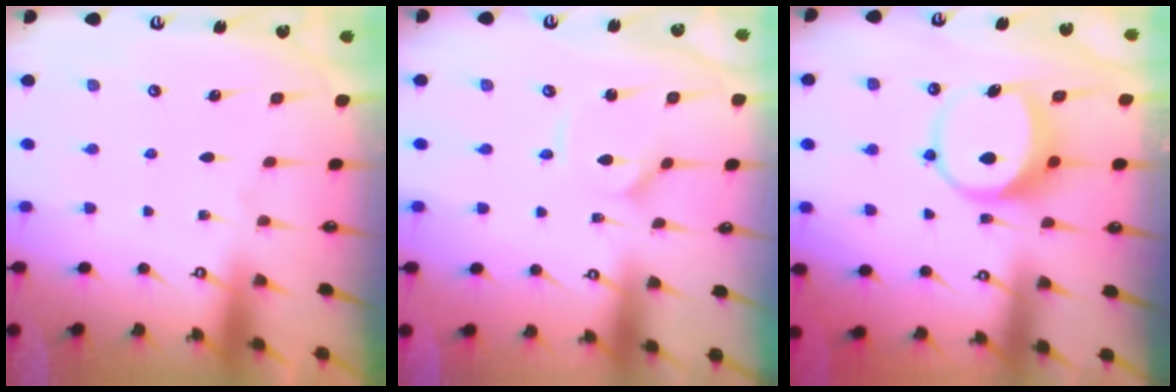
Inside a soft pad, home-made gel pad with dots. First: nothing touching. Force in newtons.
{"total": 1.8, "press": 1.8, "slide": 0.3}
{"total": 8.4, "press": 8.2, "slide": 1.4}